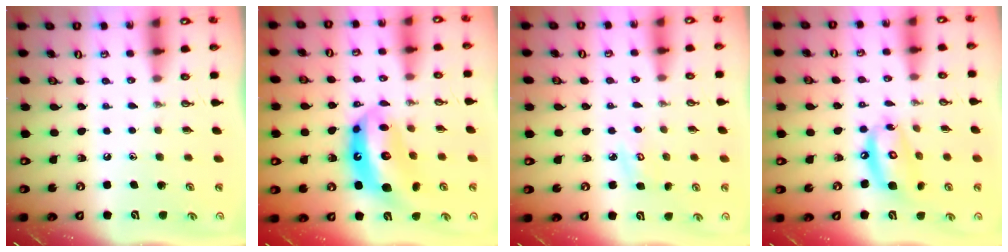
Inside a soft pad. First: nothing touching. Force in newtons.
{"total": 14.8, "press": 14.7, "slide": 1.8}
{"total": 4.0, "press": 4.0, "slide": 0.4}
{"total": 12.4, "press": 12.3, "slide": 1.3}